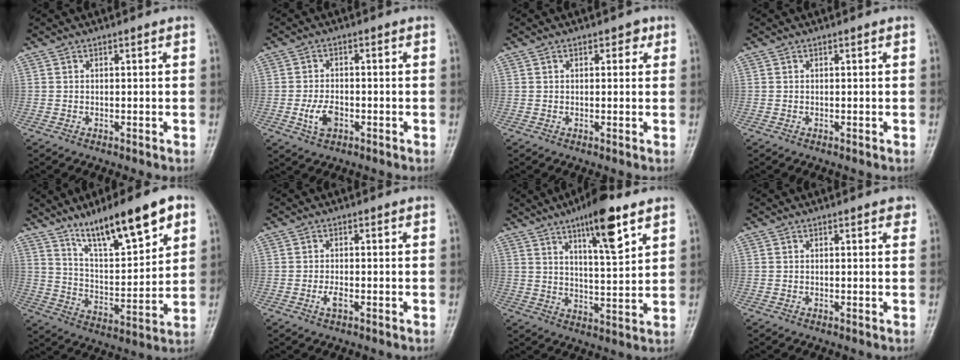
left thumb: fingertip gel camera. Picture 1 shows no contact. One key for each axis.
{"total": 4.8, "fx": -1.6, "fy": 2.9, "fz": 3.4, "tx": -0.063, "ty": 0.007, "tz": -0.027}
{"total": 2.1, "fx": 1.0, "fy": 1.4, "fz": 1.3, "tx": -0.002, "ty": 0.001, "tz": 0.008}
{"total": 0.0}
{"total": 16.7, "fx": 10.4, "fy": 4.5, "fz": 12.2, "tx": -0.175, "ty": -0.046, "tz": 0.185}
{"total": 2.0, "fx": -0.8, "fy": 0.8, "fz": 1.7, "tx": -0.033, "ty": 0.002, "tz": -0.016}
{"total": 8.7, "fx": 5.1, "fy": 2.2, "fz": 6.7, "tx": -0.094, "ty": -0.025, "tz": 0.077}
{"total": 1.2, "fx": 0.8, "fy": 0.6, "fz": 0.8, "tx": -0.003, "ty": -0.001, "tz": 0.004}